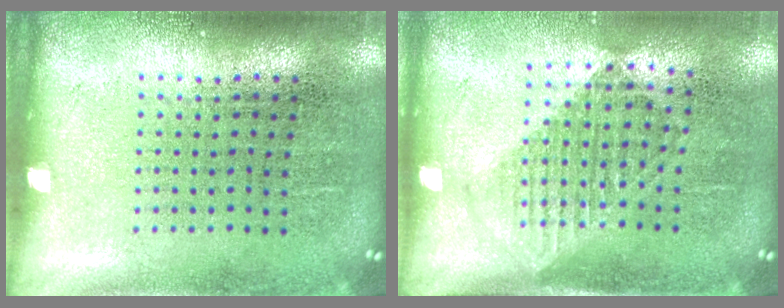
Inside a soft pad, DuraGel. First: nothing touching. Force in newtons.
{"total": 1.2, "press": 1.1, "slide": 0.6}